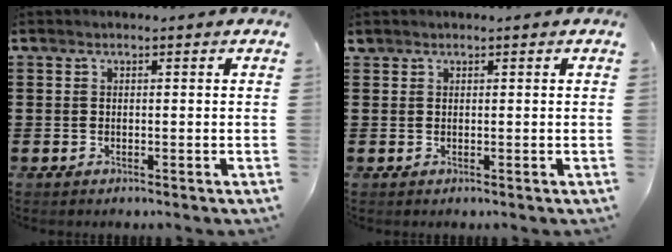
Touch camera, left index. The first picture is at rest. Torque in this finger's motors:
{"motor_torque": [0.16, -0.24, 0.00, 0.00]}